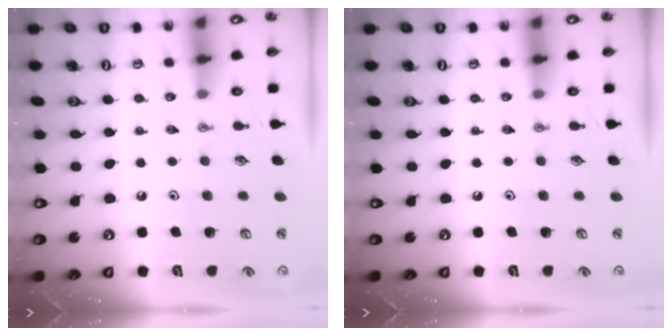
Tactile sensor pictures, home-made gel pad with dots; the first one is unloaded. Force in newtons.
{"total": 0.0}